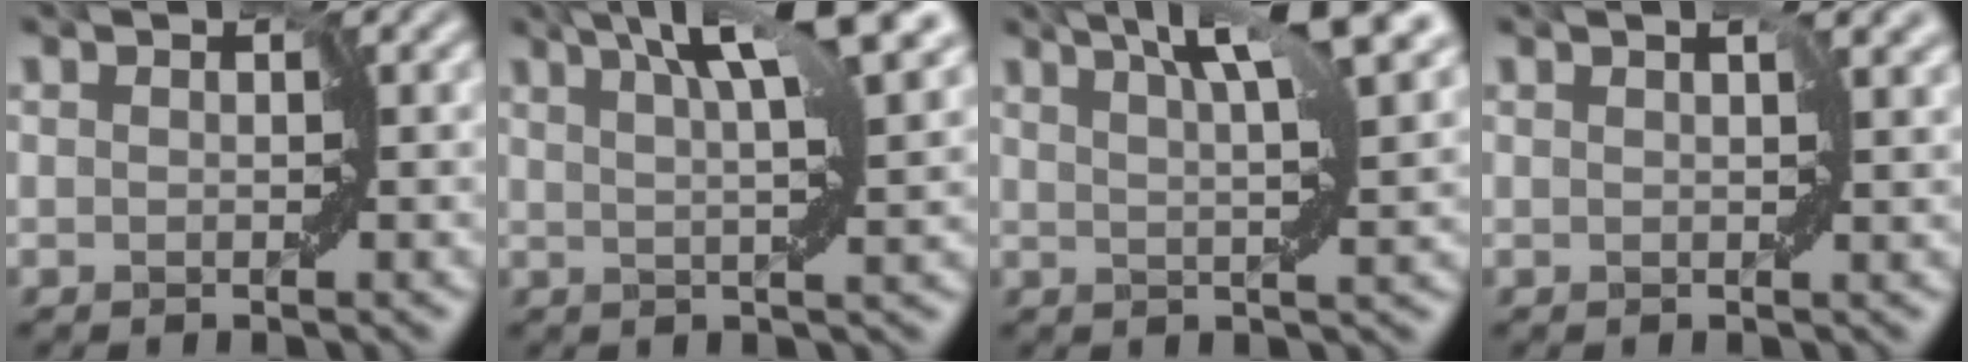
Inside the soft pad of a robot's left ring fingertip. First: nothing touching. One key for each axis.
{"total": 8.6, "fx": 5.2, "fy": 1.4, "fz": 6.7, "tx": -0.077, "ty": 0.036, "tz": 0.067}
{"total": 8.8, "fx": 5.6, "fy": 1.6, "fz": 6.6, "tx": -0.075, "ty": 0.034, "tz": 0.068}
{"total": 1.8, "fx": 0.9, "fy": 0.5, "fz": 1.5, "tx": -0.021, "ty": 0.002, "tz": 0.019}